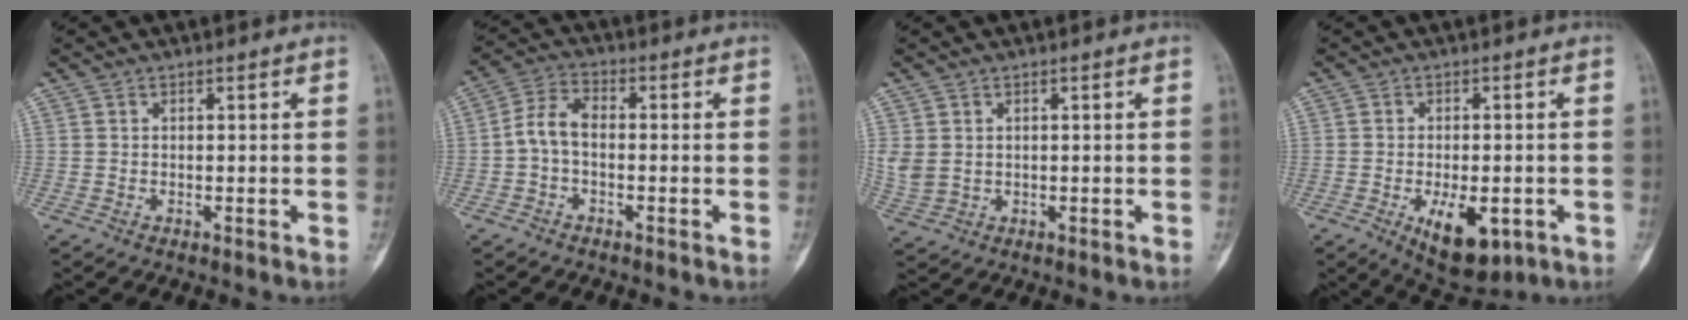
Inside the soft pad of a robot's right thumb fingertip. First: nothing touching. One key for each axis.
{"total": 5.7, "fx": -1.0, "fy": 3.4, "fz": 4.5, "tx": -0.087, "ty": 0.022, "tz": -0.030}
{"total": 4.1, "fx": 0.7, "fy": 3.3, "fz": 2.3, "tx": -0.053, "ty": 0.000, "tz": 0.026}
{"total": 10.2, "fx": -3.6, "fy": 5.1, "fz": 8.1, "tx": -0.103, "ty": -0.002, "tz": -0.039}